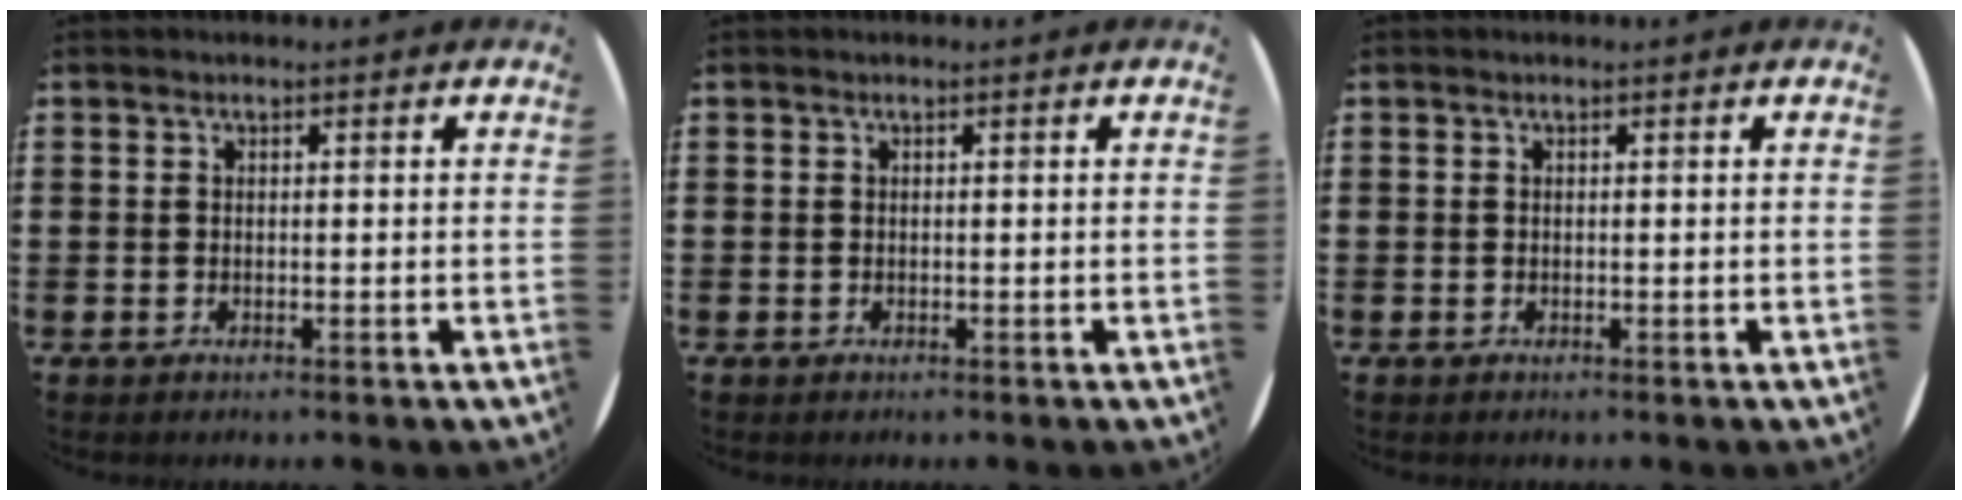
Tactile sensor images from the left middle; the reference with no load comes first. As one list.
[{"total": 0.0}, {"total": 0.0}]